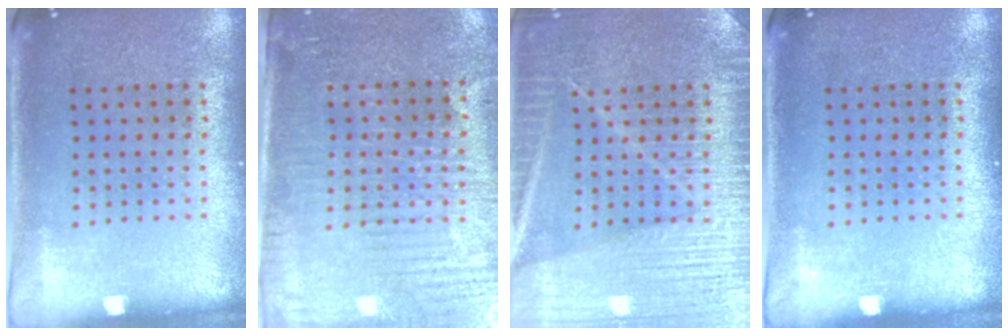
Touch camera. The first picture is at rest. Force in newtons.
{"total": 3.5, "press": 3.3, "slide": 1.2}
{"total": 4.1, "press": 4.1, "slide": 0.6}
{"total": 0.0}